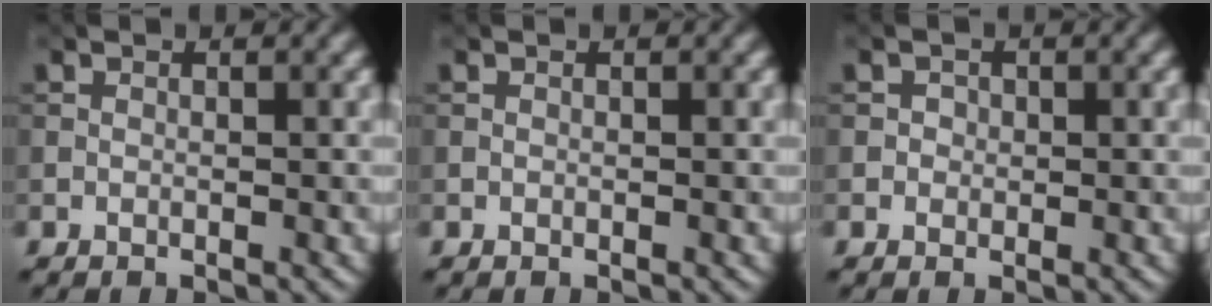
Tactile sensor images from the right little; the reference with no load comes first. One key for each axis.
{"total": 0.0}
{"total": 0.9, "fx": 0.1, "fy": 0.8, "fz": 0.2, "tx": 0.004, "ty": -0.002, "tz": 0.001}